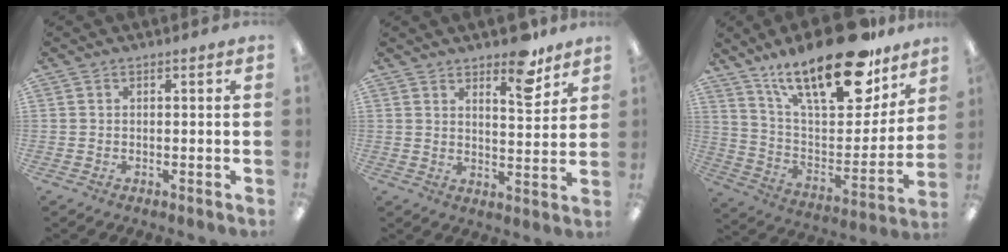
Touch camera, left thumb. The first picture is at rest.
{"total": 9.3, "force": [6.9, 3.4, 5.2], "torque": [-0.055, -0.043, 0.114]}
{"total": 26.6, "force": [17.8, 10.2, 17.0], "torque": [-0.258, -0.103, 0.301]}